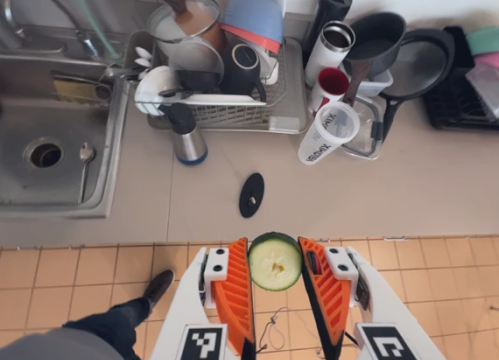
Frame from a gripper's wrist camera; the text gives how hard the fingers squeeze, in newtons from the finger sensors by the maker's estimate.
{"total": 7.9, "left": 7.9, "right": 7.9}